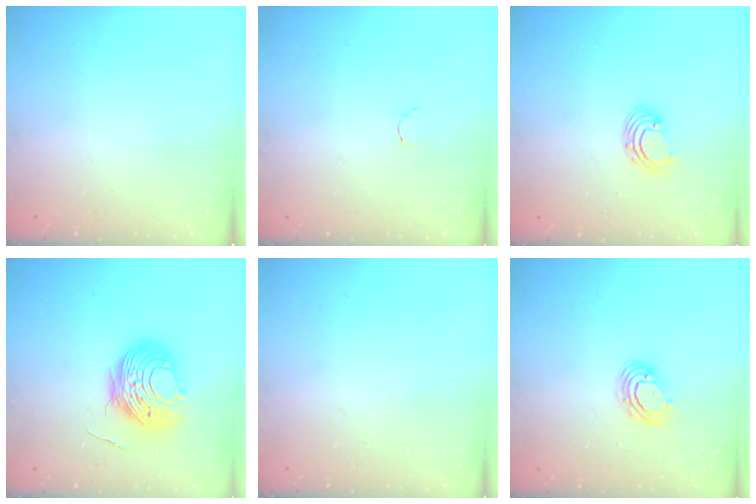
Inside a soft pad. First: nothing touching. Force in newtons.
{"total": 1.8, "press": 1.7, "slide": 0.4}
{"total": 2.9, "press": 2.9, "slide": 0.3}
{"total": 11.5, "press": 11.4, "slide": 1.1}
{"total": 0.0}
{"total": 5.7, "press": 5.6, "slide": 0.8}